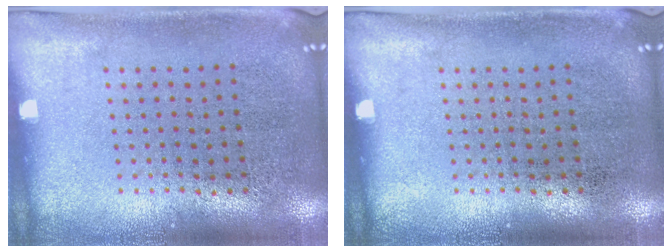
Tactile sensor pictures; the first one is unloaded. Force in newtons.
{"total": 0.0}